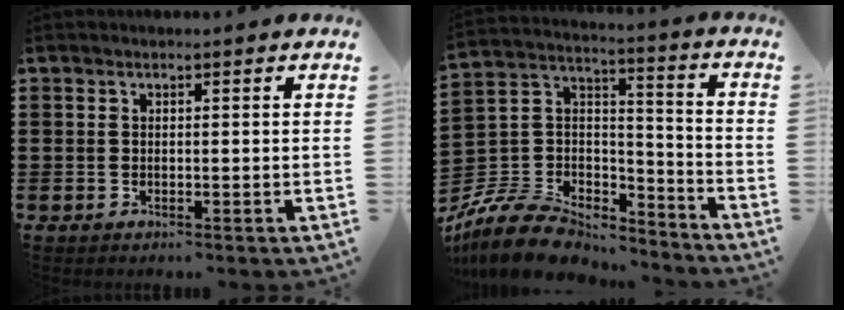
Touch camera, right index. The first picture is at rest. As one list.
[{"total": 11.0, "force": [-9.4, 4.5, 3.4], "torque": [-0.095, 0.016, -0.189]}]